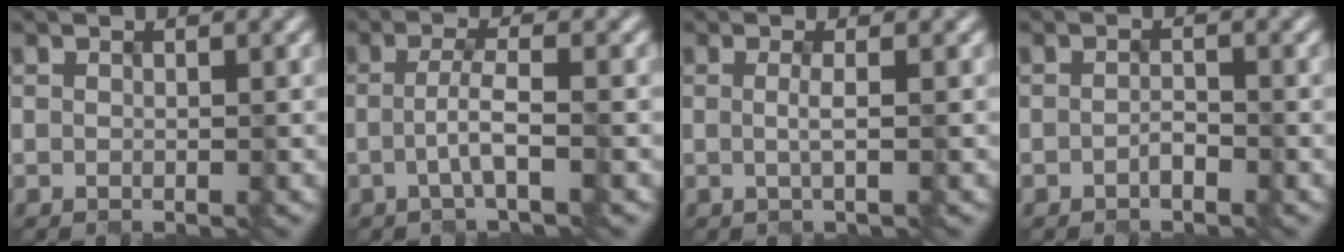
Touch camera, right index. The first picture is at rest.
{"total": 2.5, "force": [-0.8, 0.4, 2.3], "torque": [-0.045, -0.001, -0.014]}
{"total": 1.2, "force": [-0.2, 0.2, 1.2], "torque": [-0.023, -0.001, -0.004]}
{"total": 1.0, "force": [-0.8, 0.2, 0.6], "torque": [-0.015, -0.001, -0.014]}